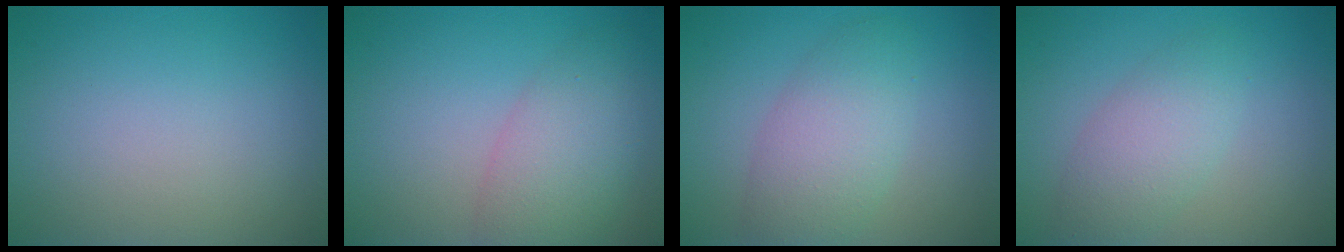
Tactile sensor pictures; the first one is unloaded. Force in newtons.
{"total": 5.3, "press": 5.2, "slide": 0.4}
{"total": 4.8, "press": 4.7, "slide": 0.2}
{"total": 3.6, "press": 3.6, "slide": 0.0}